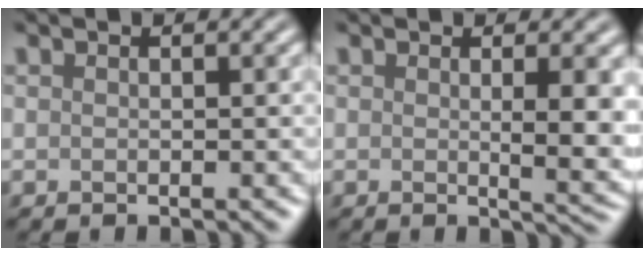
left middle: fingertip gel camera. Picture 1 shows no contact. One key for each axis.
{"total": 4.2, "fx": 0.4, "fy": 0.9, "fz": 4.0, "tx": -0.049, "ty": -0.006, "tz": 0.009}